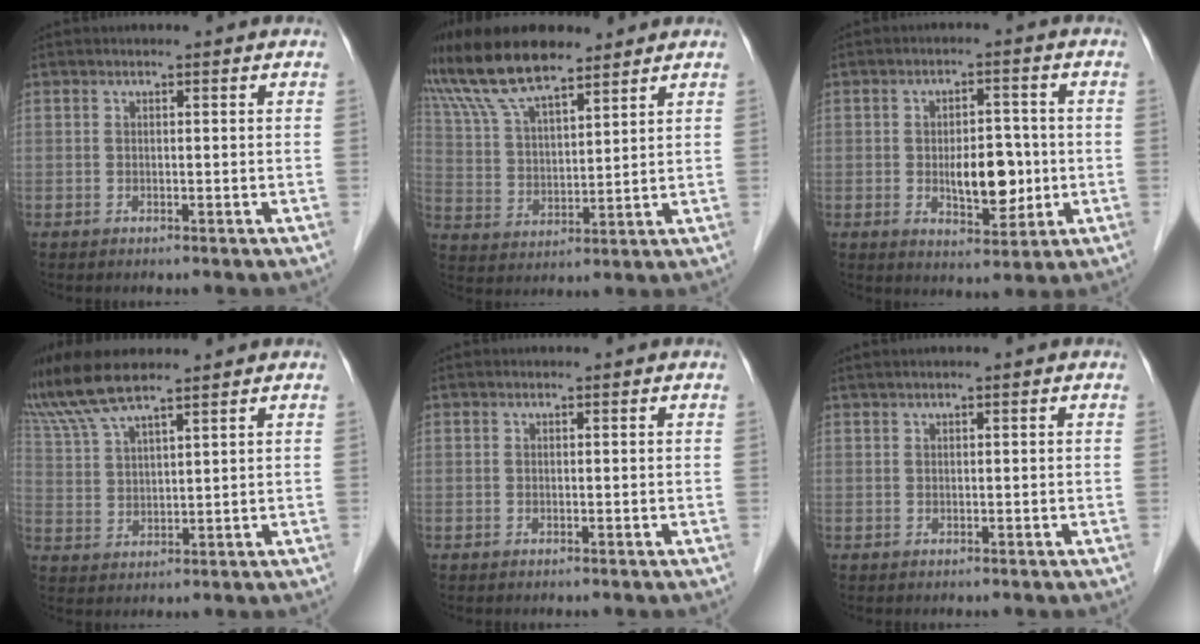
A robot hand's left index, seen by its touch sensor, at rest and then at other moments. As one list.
[{"total": 12.7, "force": [10.5, 2.8, 6.5], "torque": [-0.141, 0.023, 0.204]}, {"total": 7.3, "force": [-0.8, 3.4, 6.4], "torque": [-0.098, -0.005, -0.008]}, {"total": 9.9, "force": [8.6, 0.7, 4.9], "torque": [-0.105, 0.021, 0.170]}, {"total": 0.0}, {"total": 1.1, "force": [0.8, -0.1, 0.8], "torque": [-0.018, 0.014, 0.018]}]